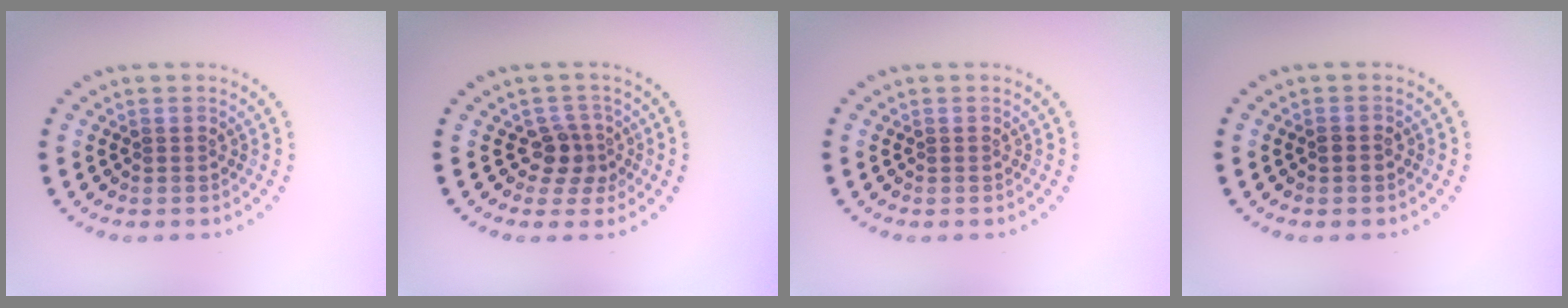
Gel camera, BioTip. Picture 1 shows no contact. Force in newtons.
{"total": 2.4, "press": 1.8, "slide": 1.6}
{"total": 0.0}
{"total": 0.9, "press": 0.9, "slide": 0.1}